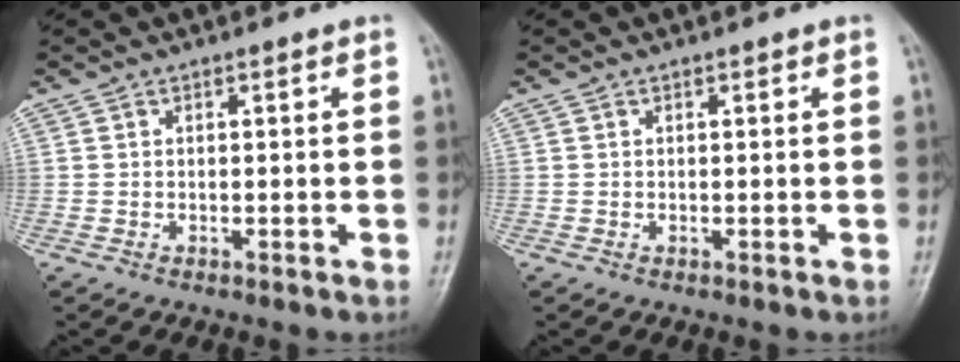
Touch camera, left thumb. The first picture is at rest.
{"total": 0.0}